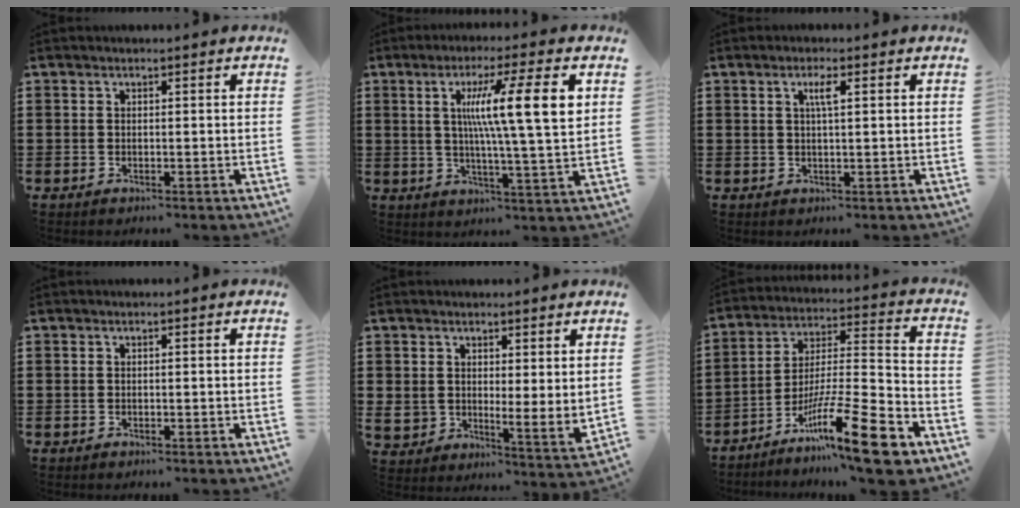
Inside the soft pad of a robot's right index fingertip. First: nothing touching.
{"total": 12.2, "force": [3.3, 1.3, 11.7], "torque": [-0.210, 0.004, 0.046]}
{"total": 2.4, "force": [0.9, 0.3, 2.2], "torque": [-0.046, 0.003, 0.013]}
{"total": 0.0}
{"total": 4.5, "force": [3.9, 2.1, 0.8], "torque": [-0.030, -0.019, 0.073]}
{"total": 17.1, "force": [-11.5, 1.8, 12.6], "torque": [-0.211, 0.035, -0.199]}